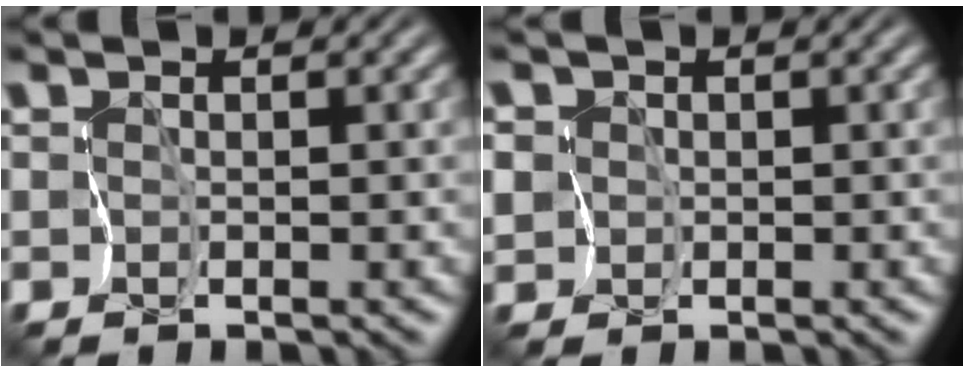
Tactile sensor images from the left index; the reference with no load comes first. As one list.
[{"total": 5.1, "force": [0.3, 4.8, 1.8], "torque": [-0.038, 0.019, -0.033]}]